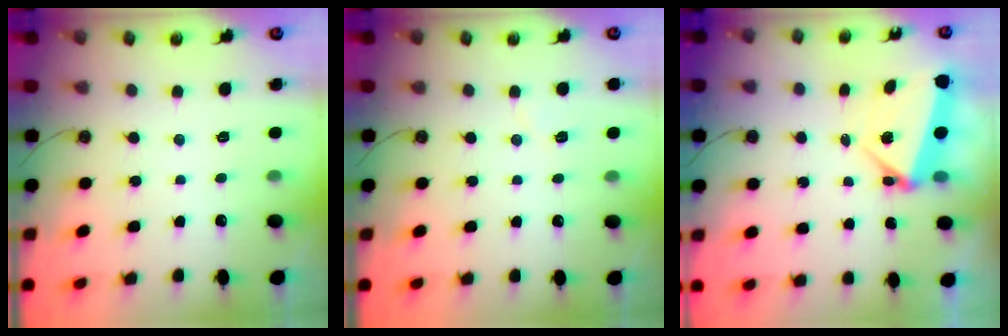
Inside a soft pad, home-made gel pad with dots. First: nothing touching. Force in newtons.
{"total": 3.9, "press": 3.7, "slide": 1.3}
{"total": 6.2, "press": 6.1, "slide": 1.2}